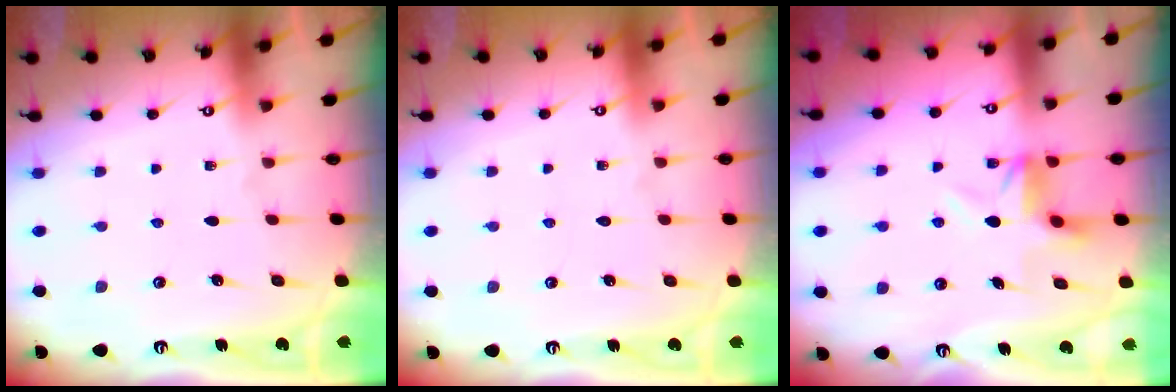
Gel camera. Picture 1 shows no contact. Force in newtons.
{"total": 1.6, "press": 1.6, "slide": 0.1}
{"total": 5.2, "press": 5.2, "slide": 0.7}